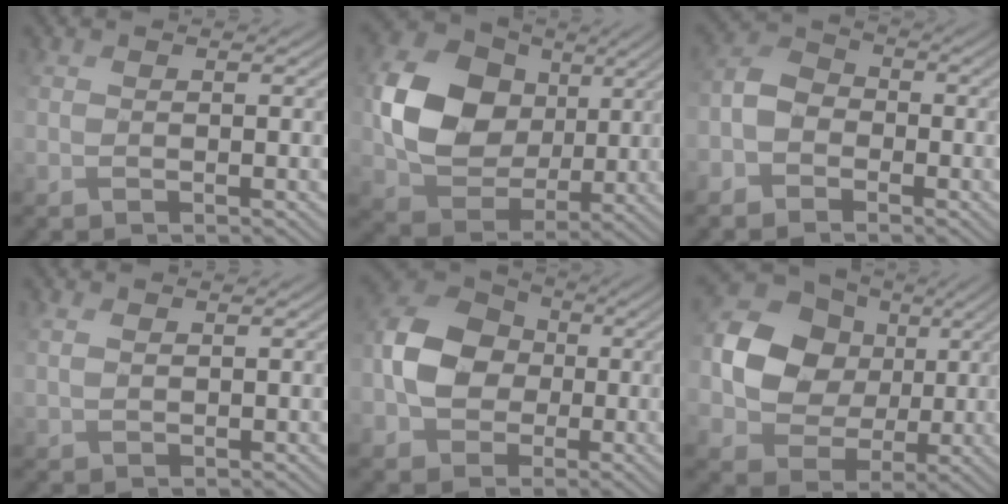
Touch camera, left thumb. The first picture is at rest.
{"total": 11.6, "force": [2.8, 9.4, 6.3], "torque": [-0.136, 0.008, 0.050]}
{"total": 3.9, "force": [-2.1, 2.9, 1.6], "torque": [-0.044, 0.009, -0.053]}
{"total": 1.6, "force": [1.5, 0.0, -0.4], "torque": [0.005, 0.006, 0.033]}
{"total": 8.1, "force": [-0.5, 6.7, 4.5], "torque": [-0.113, 0.011, -0.028]}
{"total": 15.3, "force": [4.0, 13.0, 7.0], "torque": [-0.217, 0.039, 0.081]}